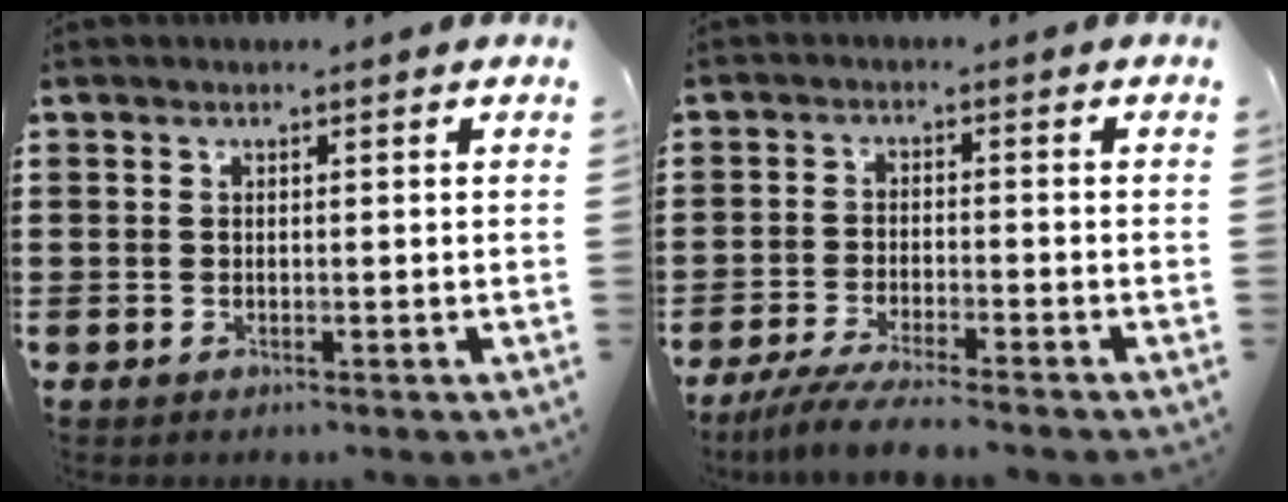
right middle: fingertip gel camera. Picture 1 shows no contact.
{"total": 4.8, "force": [-4.4, 0.0, 1.9], "torque": [-0.045, -0.013, -0.086]}